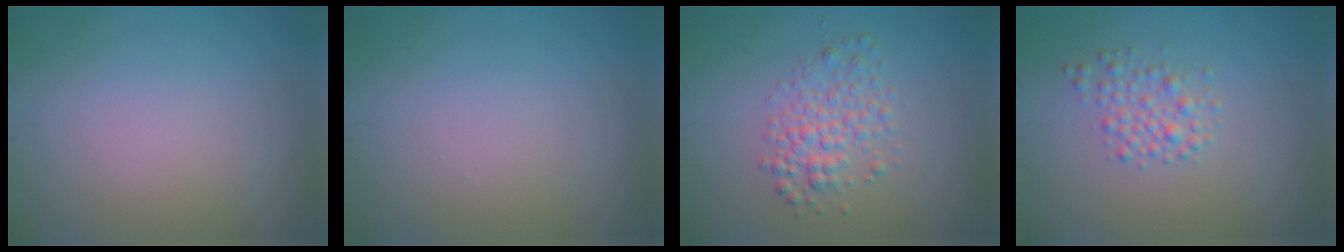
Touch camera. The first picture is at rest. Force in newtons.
{"total": 0.0}
{"total": 3.1, "press": 3.1, "slide": 0.1}
{"total": 2.2, "press": 2.2, "slide": 0.1}